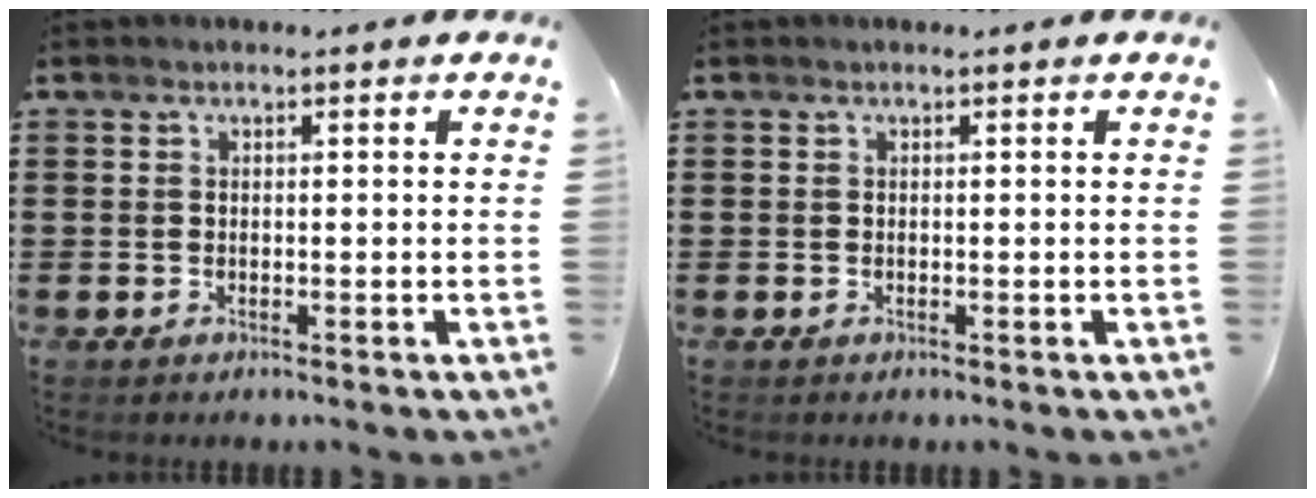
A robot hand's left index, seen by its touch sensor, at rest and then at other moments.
{"total": 0.0}